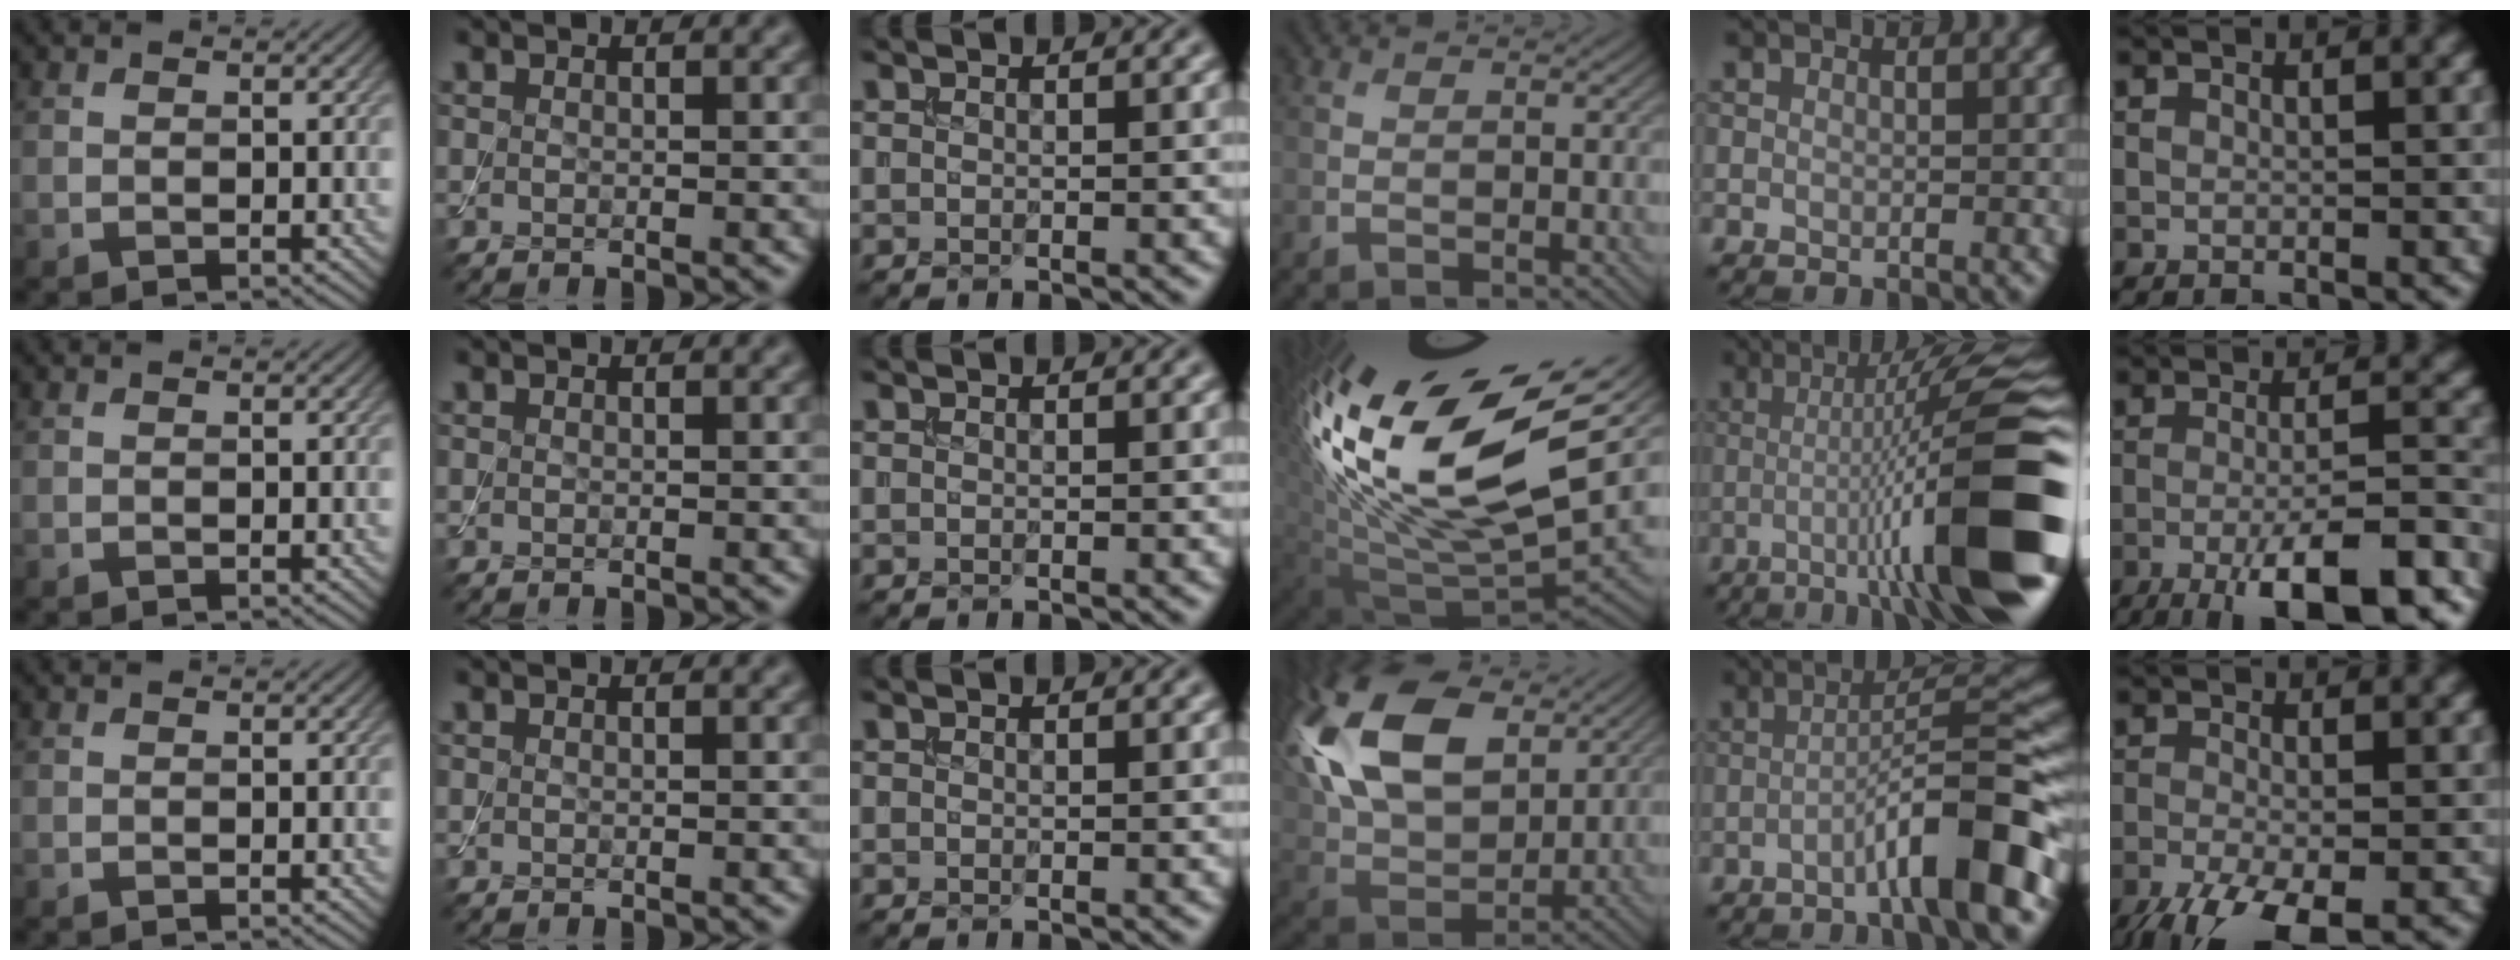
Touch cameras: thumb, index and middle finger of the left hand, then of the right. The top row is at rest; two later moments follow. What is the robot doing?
{"motion": "assemble", "object": "toy tower of hanoi"}